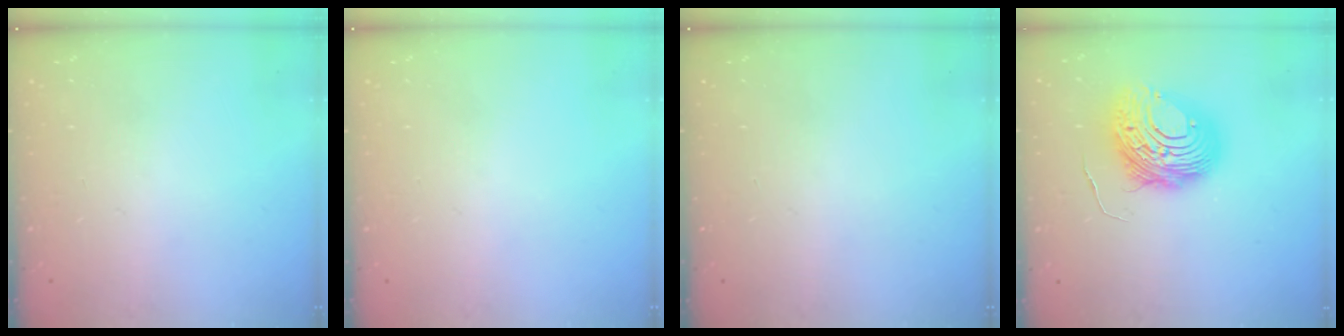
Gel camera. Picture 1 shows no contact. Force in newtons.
{"total": 0.0}
{"total": 0.0}
{"total": 13.2, "press": 13.2, "slide": 1.3}